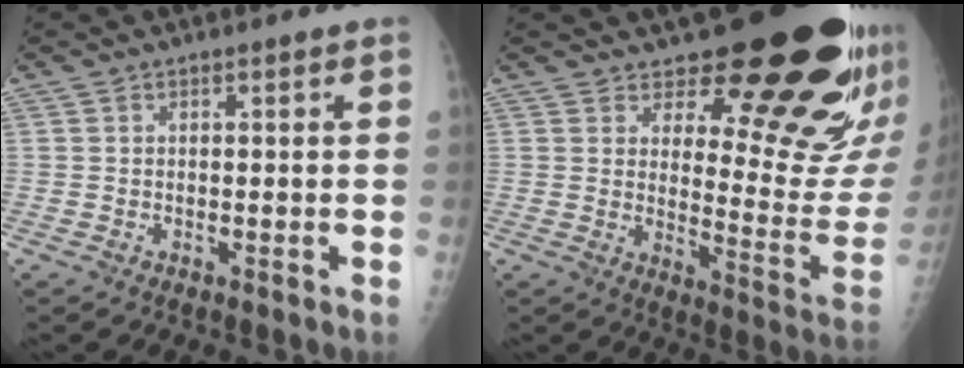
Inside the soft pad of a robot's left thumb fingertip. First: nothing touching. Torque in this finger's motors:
{"motor_torque": [0.50, 0.74, 0.32, -0.55, 0.06]}